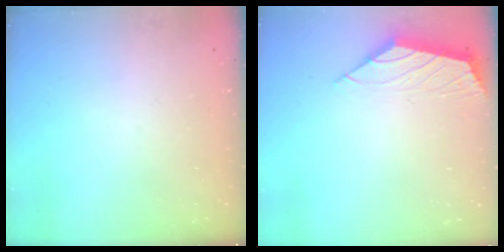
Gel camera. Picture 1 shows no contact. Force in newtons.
{"total": 2.2, "press": 2.1, "slide": 0.5}